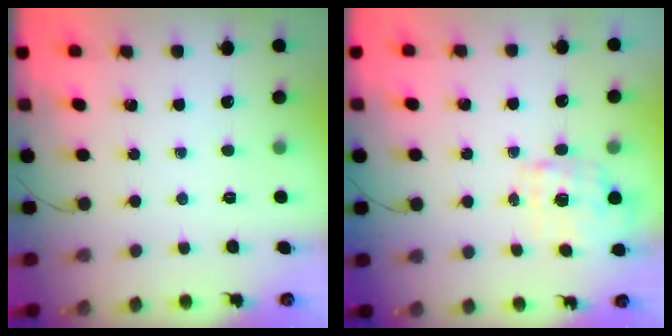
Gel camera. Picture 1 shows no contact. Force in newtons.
{"total": 1.9, "press": 1.9, "slide": 0.5}